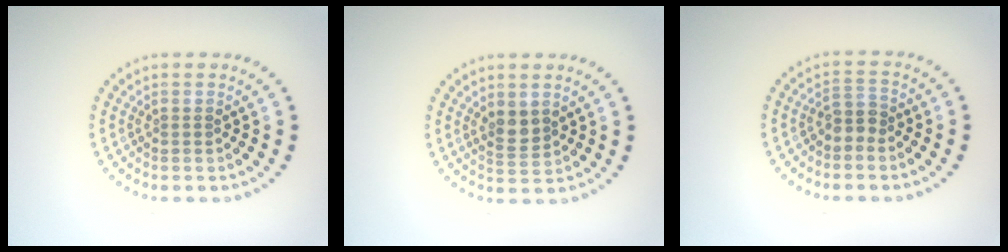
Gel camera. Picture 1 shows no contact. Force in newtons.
{"total": 2.0, "press": 1.8, "slide": 0.8}
{"total": 1.9, "press": 1.6, "slide": 1.0}